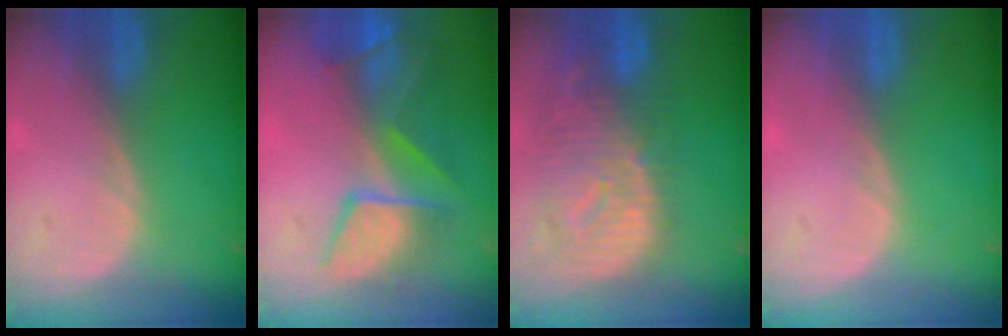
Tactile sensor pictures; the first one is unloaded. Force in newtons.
{"total": 9.8, "press": 8.5, "slide": 4.8}
{"total": 12.5, "press": 10.8, "slide": 6.3}
{"total": 0.0}